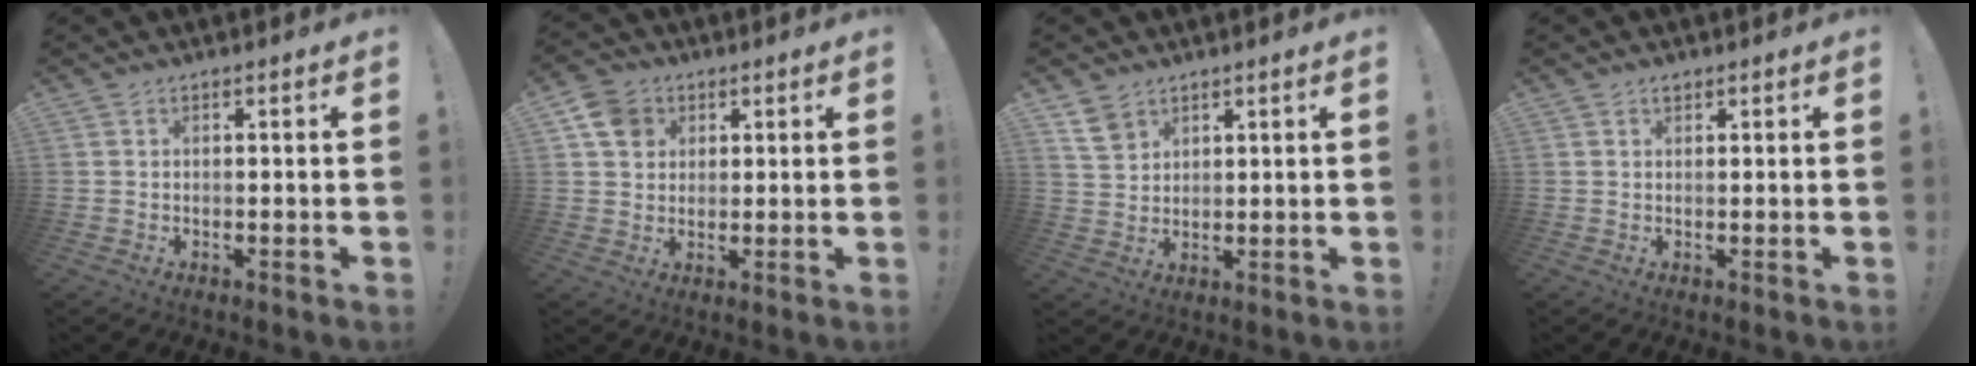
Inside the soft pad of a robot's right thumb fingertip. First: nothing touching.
{"total": 7.8, "force": [3.4, 6.5, 2.8], "torque": [-0.041, -0.011, 0.068]}
{"total": 6.6, "force": [4.4, 4.6, 1.7], "torque": [-0.020, -0.027, 0.085]}
{"total": 1.0, "force": [0.8, 0.5, 0.3], "torque": [-0.001, -0.002, 0.015]}